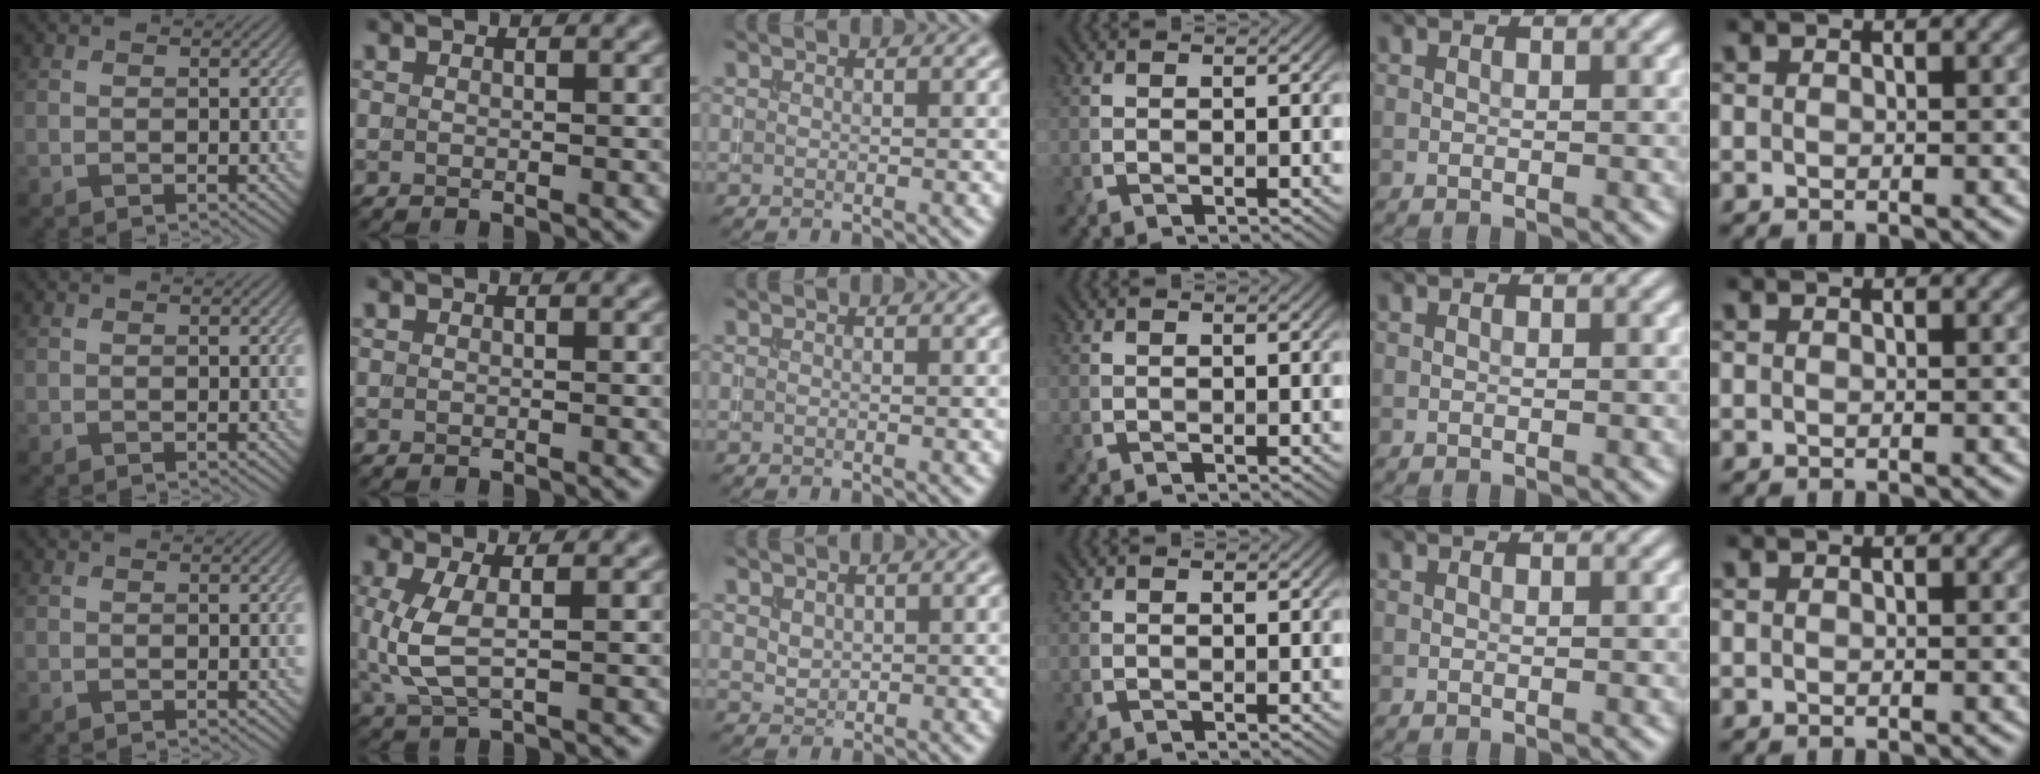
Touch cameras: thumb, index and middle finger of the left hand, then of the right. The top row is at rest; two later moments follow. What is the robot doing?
{"motion": "extract", "object": "drawer"}